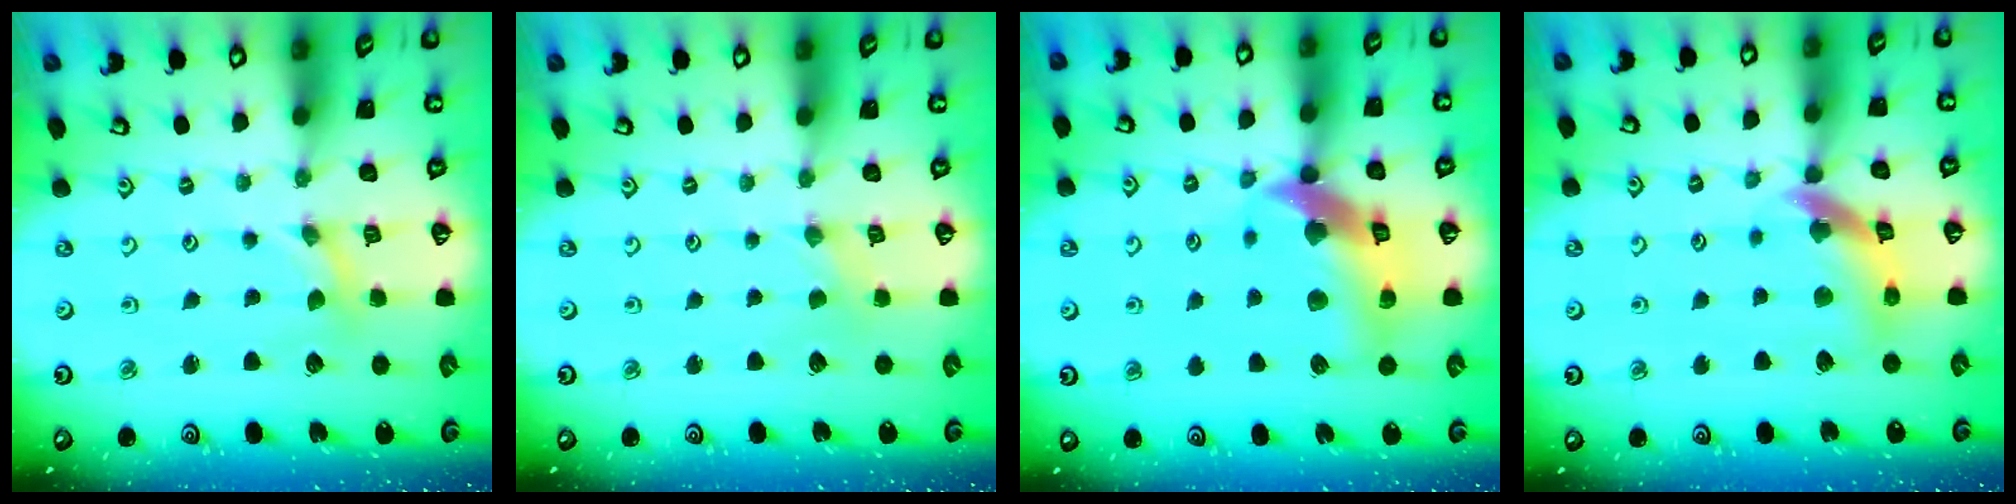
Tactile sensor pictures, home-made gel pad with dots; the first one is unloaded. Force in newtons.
{"total": 0.0}
{"total": 15.2, "press": 15.0, "slide": 2.2}
{"total": 14.3, "press": 14.1, "slide": 2.0}